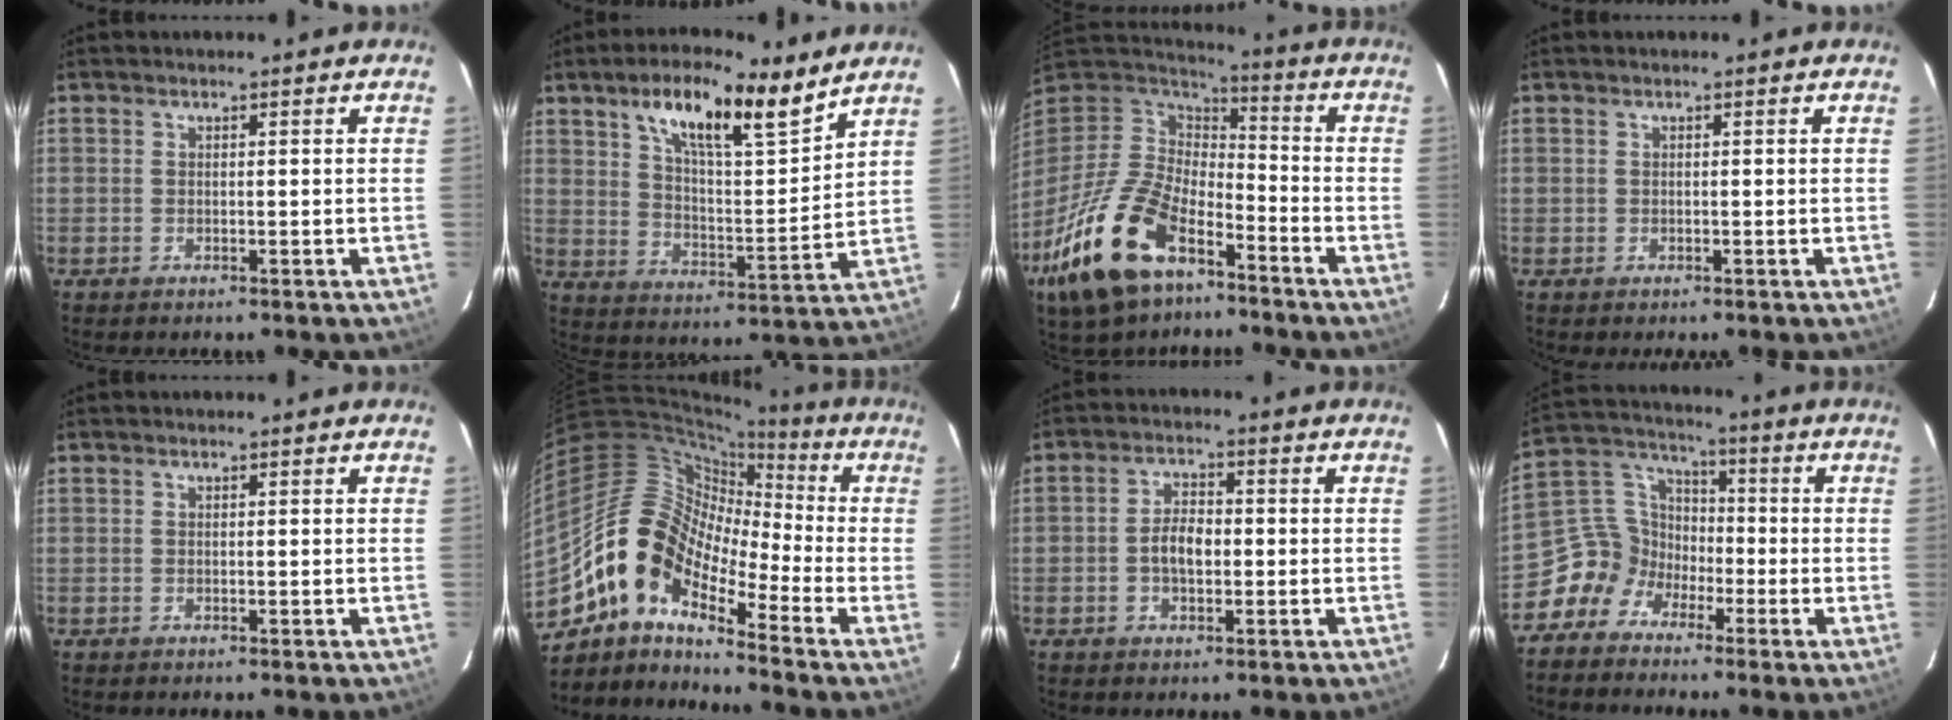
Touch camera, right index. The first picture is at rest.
{"total": 15.6, "force": [10.3, 3.7, 11.2], "torque": [-0.176, 0.014, 0.180]}
{"total": 22.3, "force": [-12.6, 11.6, 14.3], "torque": [-0.316, -0.026, -0.230]}
{"total": 0.0}
{"total": 0.0}
{"total": 13.7, "force": [-8.8, 5.9, 8.7], "torque": [-0.139, 0.011, -0.186]}
{"total": 4.7, "force": [-0.9, 2.8, 3.7], "torque": [-0.072, 0.010, -0.015]}
{"total": 8.6, "force": [-5.3, 6.6, 1.7], "torque": [-0.043, 0.039, -0.118]}